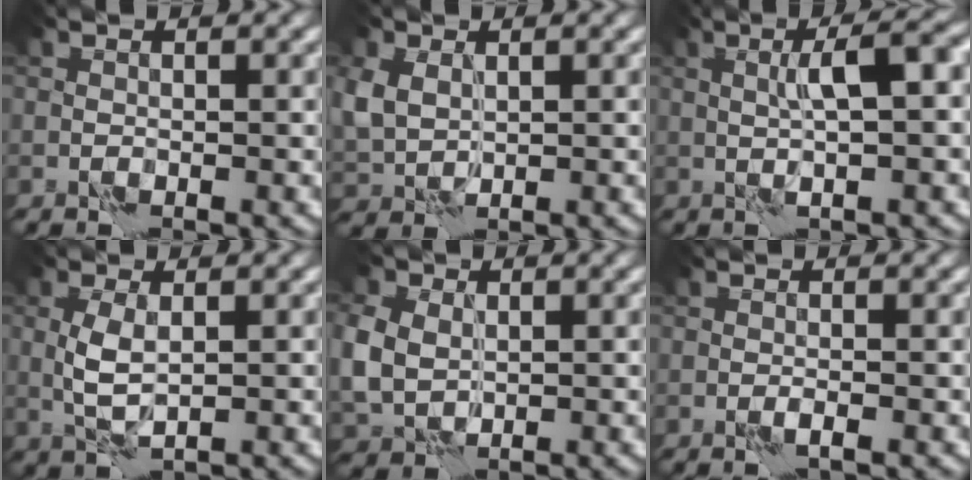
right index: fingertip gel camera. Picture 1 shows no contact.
{"total": 3.3, "force": [0.9, 2.5, 2.0], "torque": [-0.059, -0.004, 0.023]}
{"total": 4.3, "force": [0.9, 0.4, 4.2], "torque": [-0.074, 0.013, 0.013]}
{"total": 2.6, "force": [0.4, 0.9, 2.4], "torque": [-0.055, 0.001, 0.010]}
{"total": 5.2, "force": [0.6, 4.1, 3.1], "torque": [-0.092, 0.002, 0.014]}
{"total": 0.6, "force": [-0.1, -0.2, 0.5], "torque": [-0.010, 0.001, -0.003]}